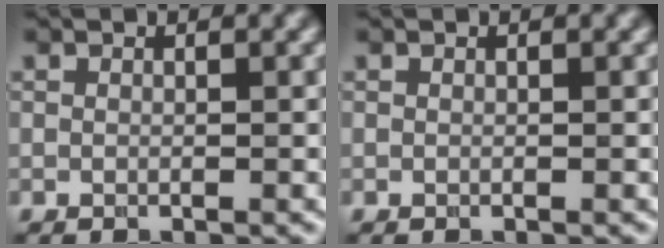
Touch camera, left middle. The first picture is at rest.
{"total": 0.0}